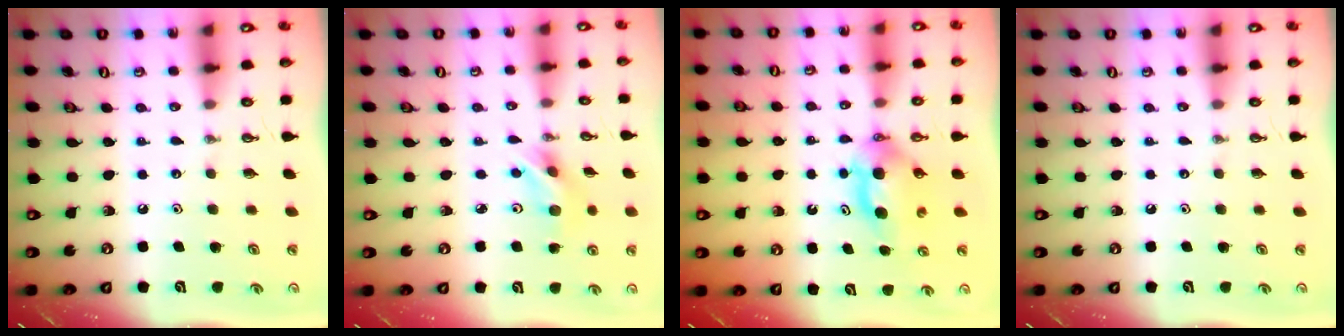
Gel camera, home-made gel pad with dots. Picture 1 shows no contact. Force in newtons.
{"total": 8.0, "press": 6.5, "slide": 4.5}
{"total": 6.0, "press": 5.8, "slide": 1.6}
{"total": 0.0}